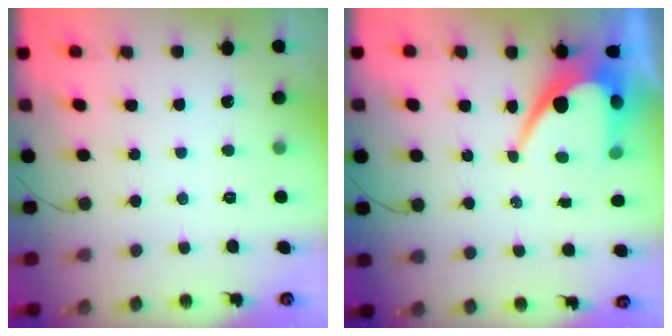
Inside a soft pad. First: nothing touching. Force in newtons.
{"total": 9.6, "press": 9.5, "slide": 0.8}